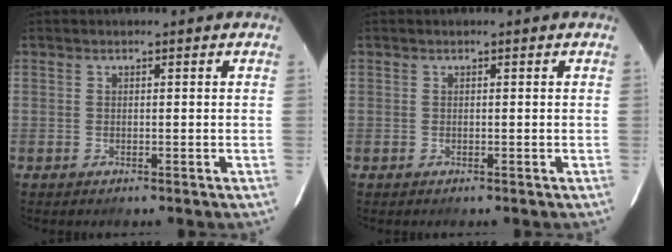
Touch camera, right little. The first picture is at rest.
{"total": 0.0}